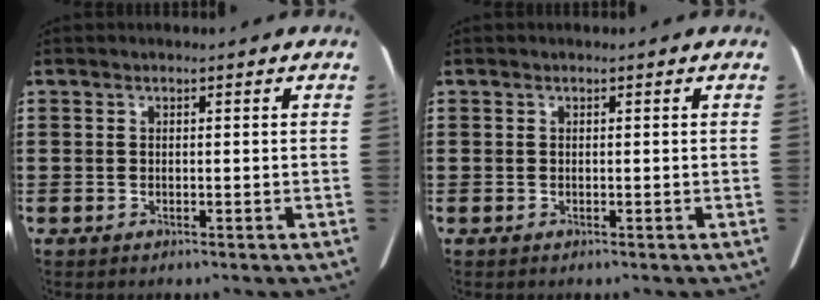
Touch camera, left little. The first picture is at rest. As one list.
[{"total": 0.0}]